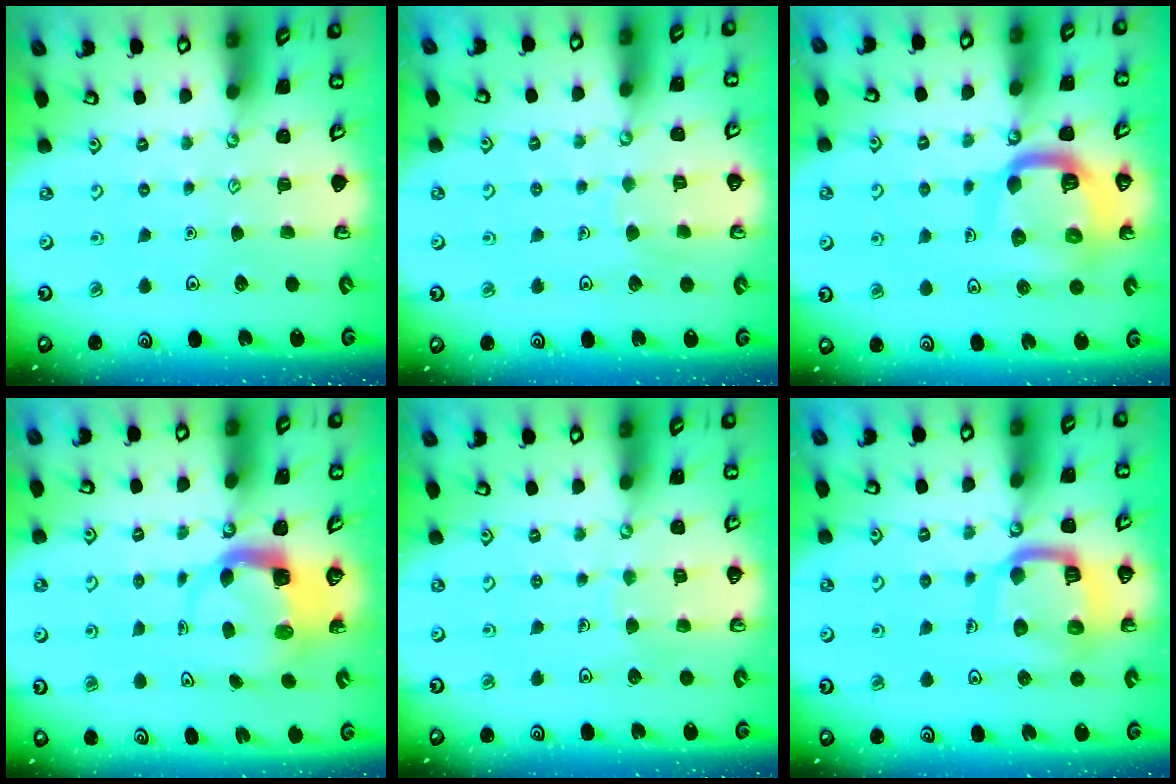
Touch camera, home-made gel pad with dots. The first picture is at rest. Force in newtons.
{"total": 4.3, "press": 4.3, "slide": 0.3}
{"total": 13.3, "press": 13.2, "slide": 1.6}
{"total": 5.6, "press": 5.5, "slide": 1.0}
{"total": 4.7, "press": 4.7, "slide": 0.3}
{"total": 12.8, "press": 12.7, "slide": 1.3}